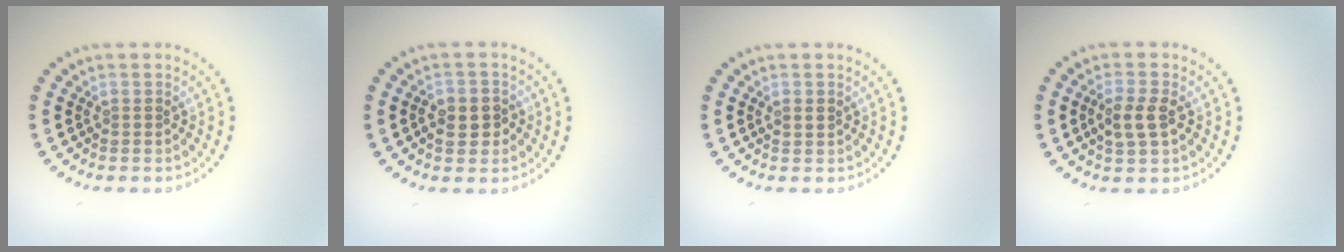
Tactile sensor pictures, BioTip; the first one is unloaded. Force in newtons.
{"total": 2.8, "press": 2.8, "slide": 0.5}
{"total": 1.4, "press": 1.4, "slide": 0.1}
{"total": 2.7, "press": 2.6, "slide": 0.6}